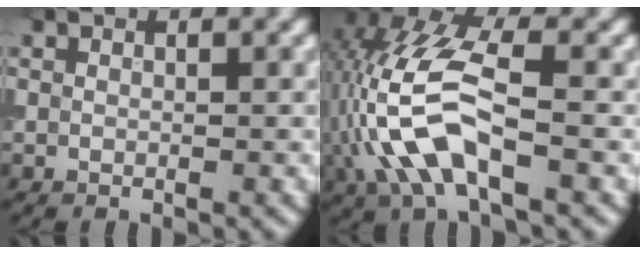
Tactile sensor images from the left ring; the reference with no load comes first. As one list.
[{"total": 8.6, "force": [-2.3, 3.7, 7.4], "torque": [-0.172, 0.016, -0.050]}]